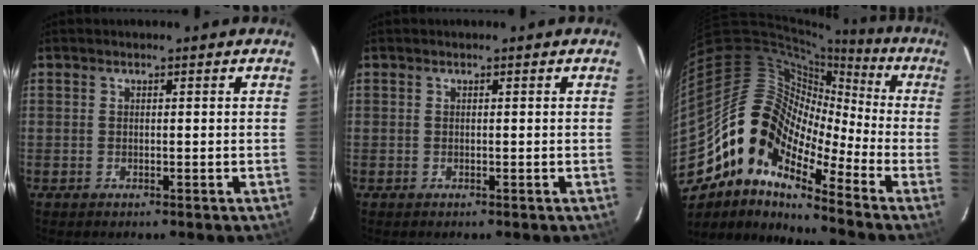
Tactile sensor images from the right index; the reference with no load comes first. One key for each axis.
{"total": 0.0}
{"total": 15.3, "fx": -8.8, "fy": 6.8, "fz": 10.4, "tx": -0.167, "ty": 0.006, "tz": -0.187}